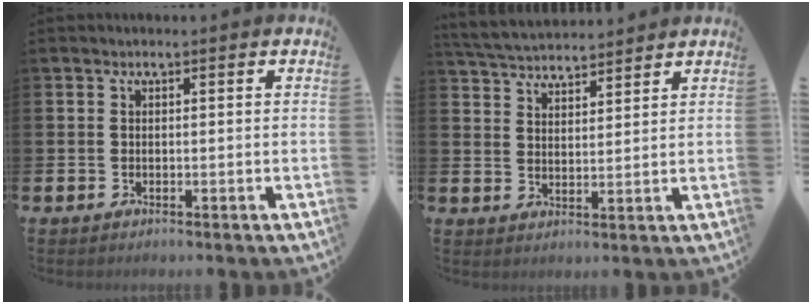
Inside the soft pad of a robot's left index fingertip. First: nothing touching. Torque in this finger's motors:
{"motor_torque": [-0.19, -0.25, 0.59, 0.20]}